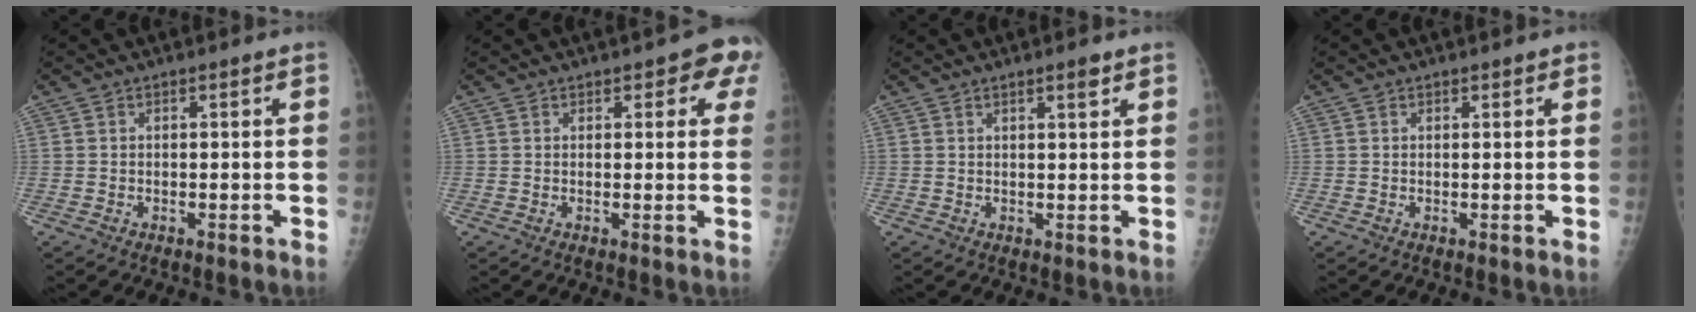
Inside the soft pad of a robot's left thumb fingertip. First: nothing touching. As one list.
[{"total": 5.0, "force": [2.8, 2.6, 3.2], "torque": [0.004, -0.005, 0.024]}, {"total": 2.0, "force": [1.4, 0.4, 1.4], "torque": [-0.017, -0.008, 0.021]}, {"total": 0.7, "force": [0.6, 0.4, 0.1], "torque": [0.005, -0.004, 0.005]}]